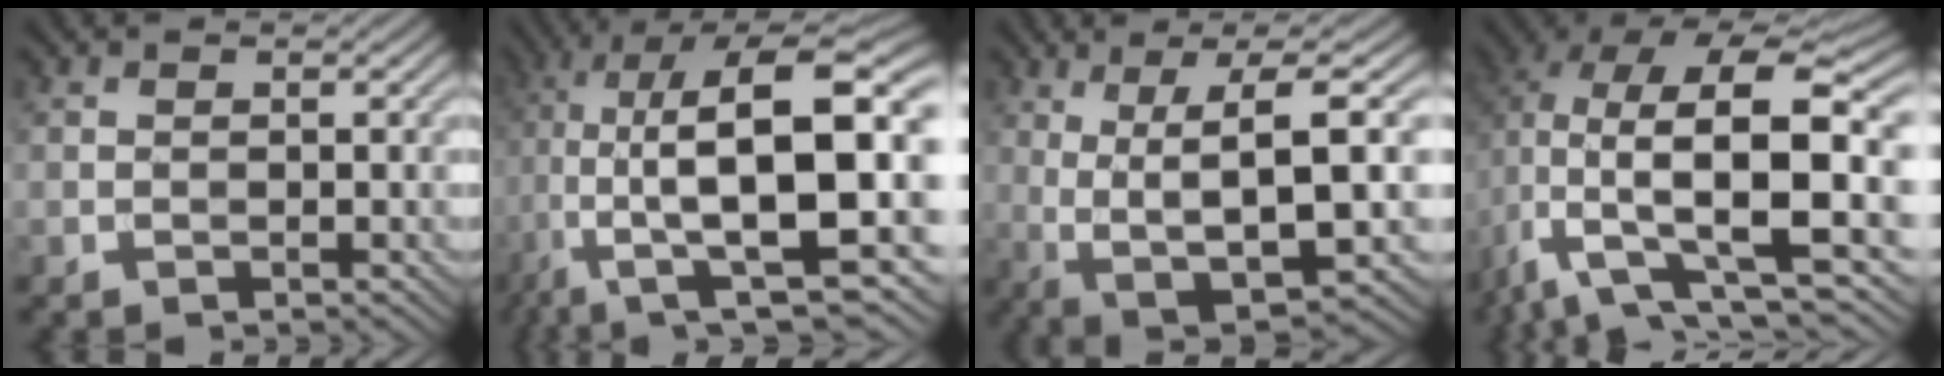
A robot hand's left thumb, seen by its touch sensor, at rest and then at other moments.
{"total": 18.6, "force": [0.1, 8.6, 16.5], "torque": [-0.306, 0.008, 0.000]}
{"total": 10.9, "force": [0.7, 2.5, 10.5], "torque": [-0.189, 0.017, 0.027]}
{"total": 15.9, "force": [-0.2, 8.0, 13.7], "torque": [-0.270, -0.021, 0.001]}